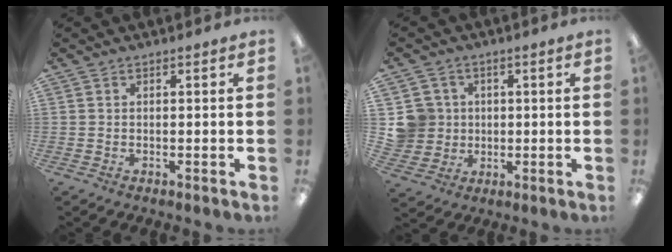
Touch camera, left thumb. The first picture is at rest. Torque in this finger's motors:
{"motor_torque": [-0.01, 0.00, 0.09, -0.23, 0.00]}